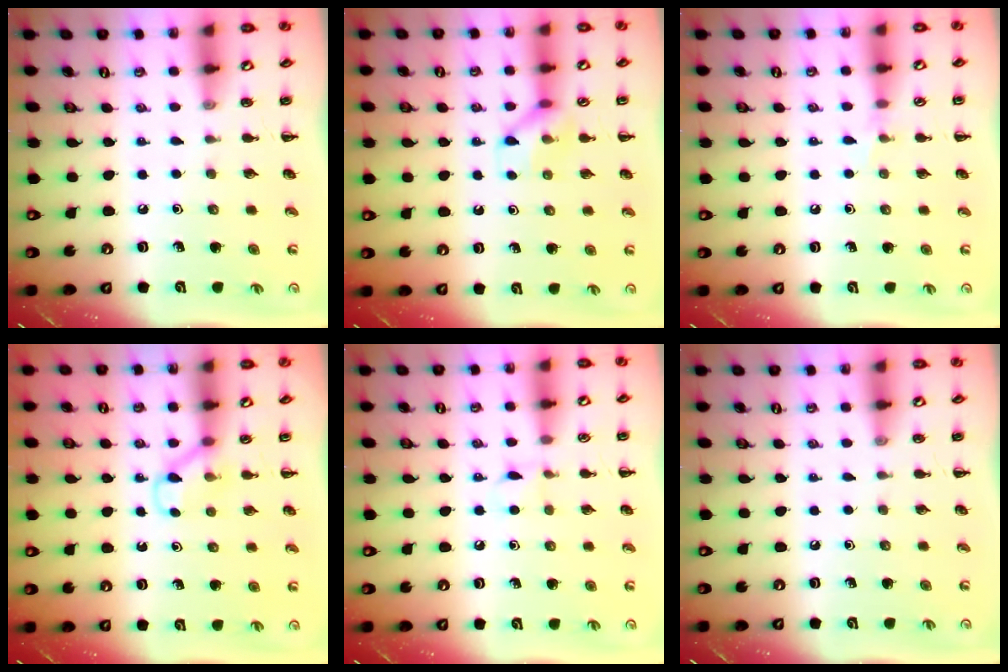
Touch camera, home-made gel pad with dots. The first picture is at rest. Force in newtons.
{"total": 8.9, "press": 8.9, "slide": 0.6}
{"total": 4.3, "press": 4.1, "slide": 1.2}
{"total": 4.0, "press": 3.8, "slide": 1.2}
{"total": 4.7, "press": 4.5, "slide": 1.3}
{"total": 0.0}